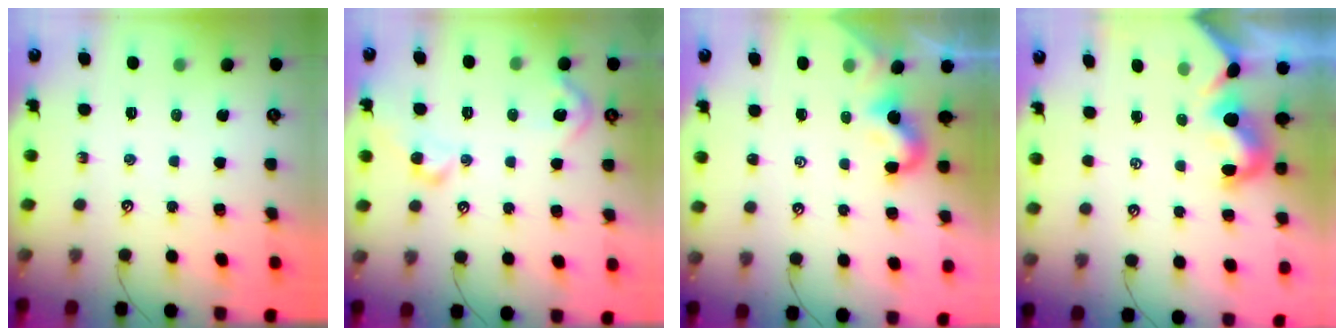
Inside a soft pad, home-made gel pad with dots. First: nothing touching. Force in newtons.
{"total": 7.1, "press": 7.1, "slide": 1.0}
{"total": 0.5, "press": 0.4, "slide": 0.3}
{"total": 1.9, "press": 1.8, "slide": 0.4}